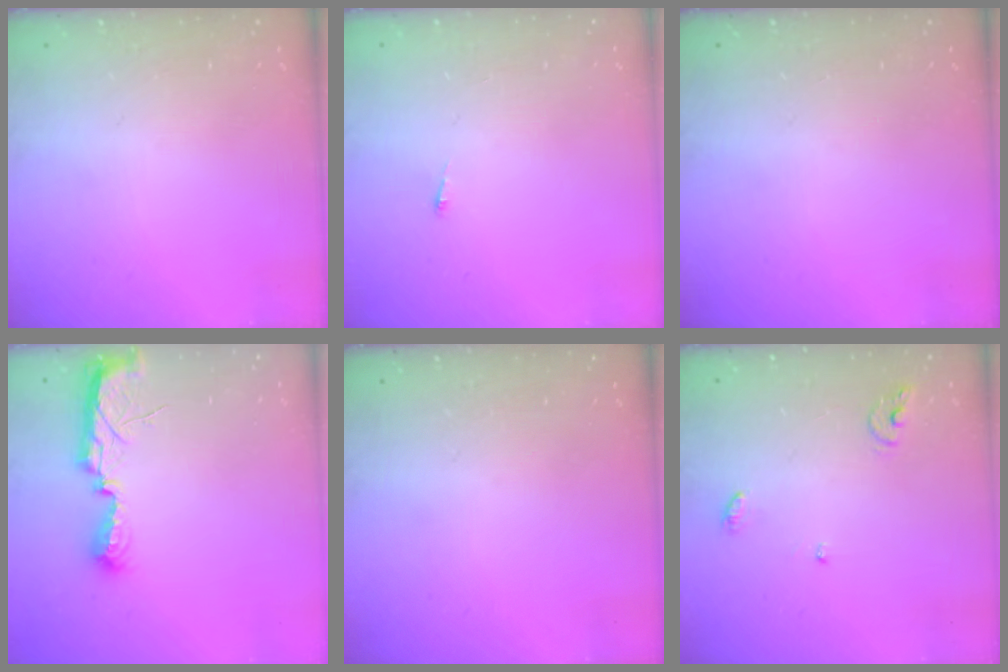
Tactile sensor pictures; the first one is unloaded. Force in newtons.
{"total": 2.6, "press": 2.5, "slide": 0.3}
{"total": 0.0}
{"total": 7.5, "press": 7.5, "slide": 0.5}
{"total": 0.0}
{"total": 6.2, "press": 6.2, "slide": 0.2}